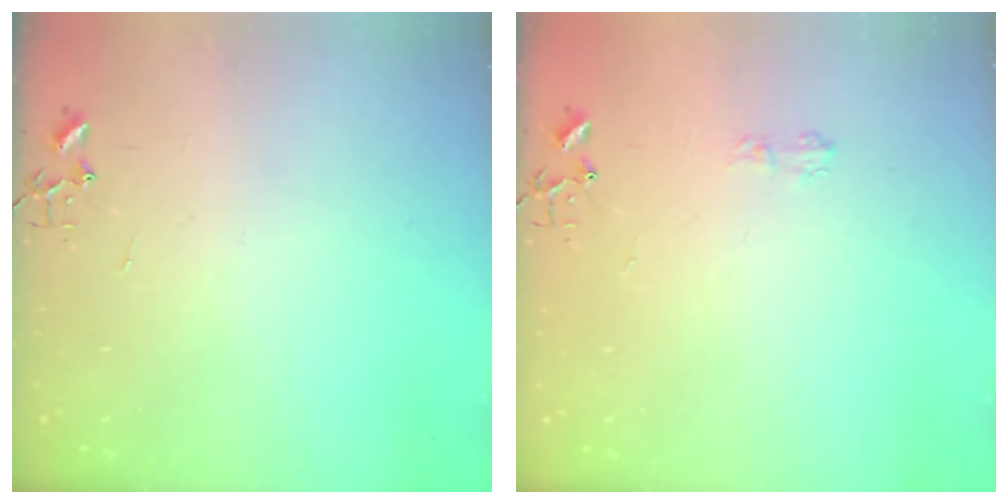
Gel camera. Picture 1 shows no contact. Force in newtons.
{"total": 5.0, "press": 5.0, "slide": 0.6}